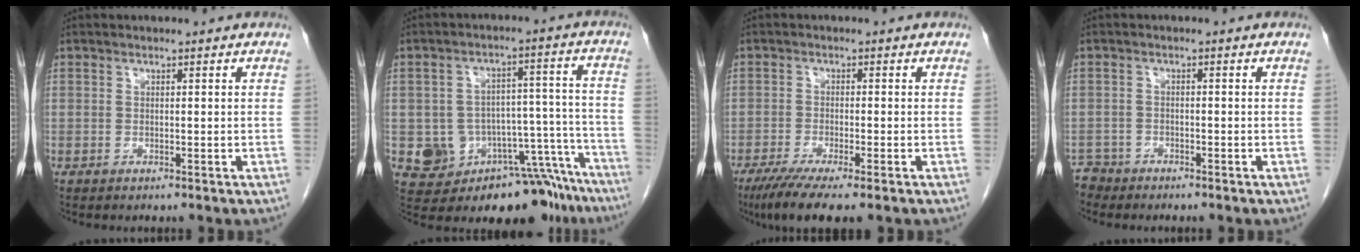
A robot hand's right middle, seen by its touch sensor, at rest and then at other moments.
{"total": 15.0, "force": [-11.1, 8.1, 6.2], "torque": [-0.046, 0.076, -0.138]}
{"total": 7.4, "force": [-5.2, 0.6, 5.3], "torque": [-0.084, -0.018, -0.083]}
{"total": 2.5, "force": [-2.2, 0.8, -0.8], "torque": [0.015, -0.002, -0.044]}